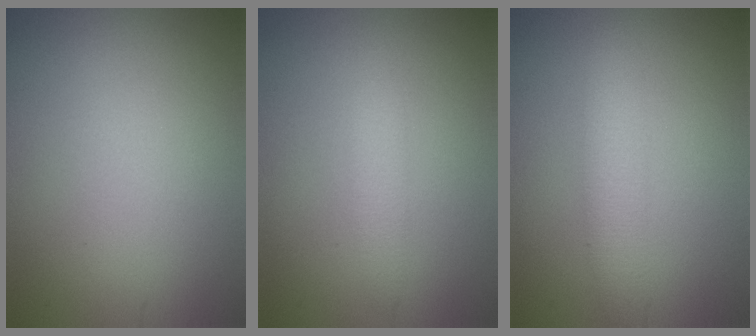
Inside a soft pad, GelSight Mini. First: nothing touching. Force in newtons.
{"total": 1.9, "press": 1.9, "slide": 0.1}
{"total": 2.7, "press": 2.7, "slide": 0.1}